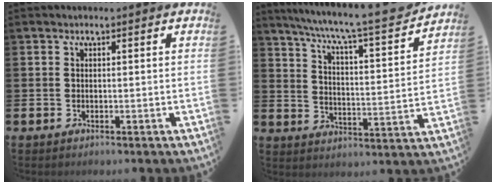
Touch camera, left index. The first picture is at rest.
{"total": 8.5, "force": [7.6, 0.2, 3.6], "torque": [-0.098, -0.056, 0.125]}